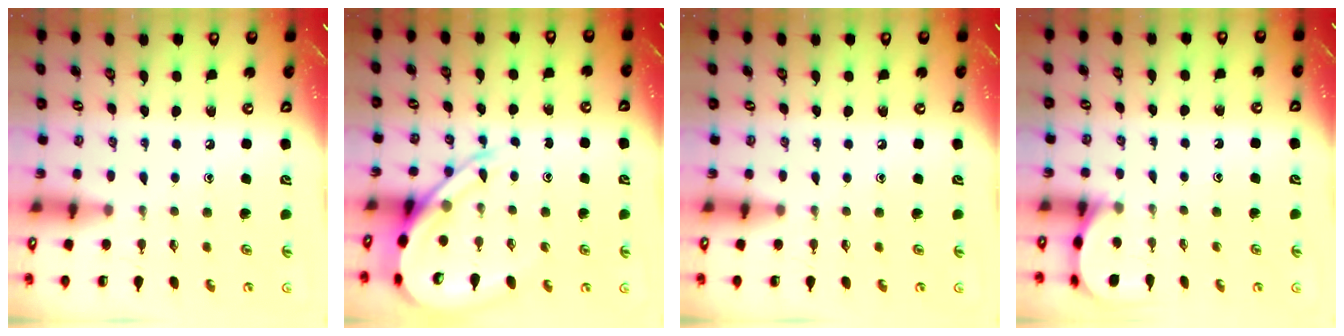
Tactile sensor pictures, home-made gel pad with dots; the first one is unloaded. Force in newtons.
{"total": 11.0, "press": 10.9, "slide": 1.0}
{"total": 0.0}
{"total": 3.8, "press": 3.8, "slide": 0.4}